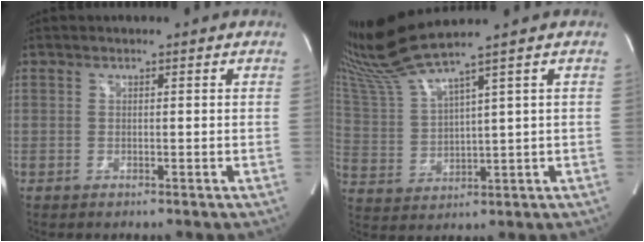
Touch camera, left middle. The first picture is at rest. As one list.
[{"total": 9.0, "force": [7.7, -2.6, 3.8], "torque": [-0.093, -0.003, 0.163]}]